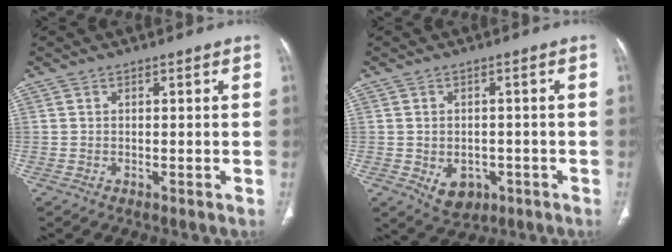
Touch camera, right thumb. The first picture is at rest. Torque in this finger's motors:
{"motor_torque": [-0.39, 0.37, 0.26, 0.52, 0.11]}